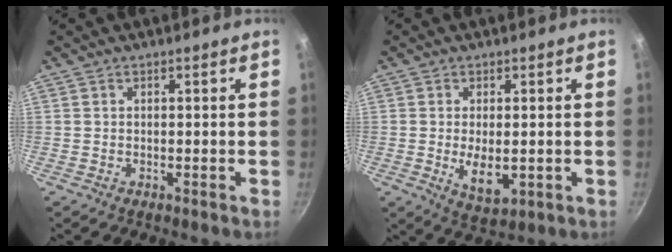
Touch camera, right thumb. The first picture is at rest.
{"total": 6.4, "force": [-0.6, 3.1, 5.6], "torque": [-0.094, -0.013, 0.000]}